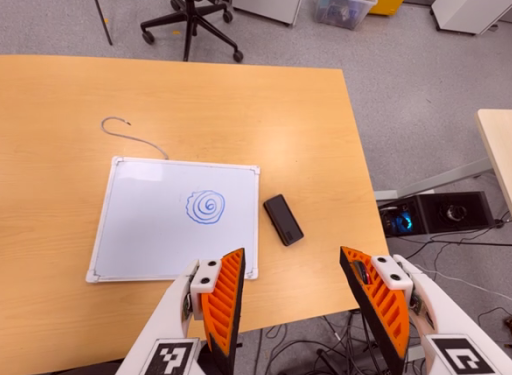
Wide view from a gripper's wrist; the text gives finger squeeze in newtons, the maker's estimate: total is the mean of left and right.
{"total": 0.0}